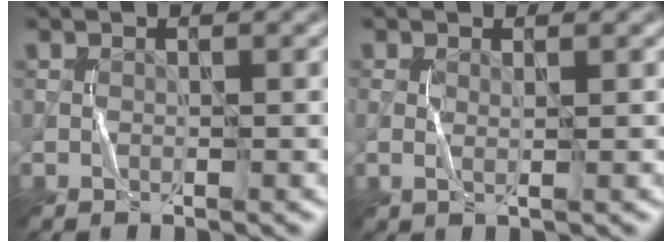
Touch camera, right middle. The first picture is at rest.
{"total": 1.1, "force": [0.3, 0.2, 1.0], "torque": [-0.021, -0.001, 0.004]}